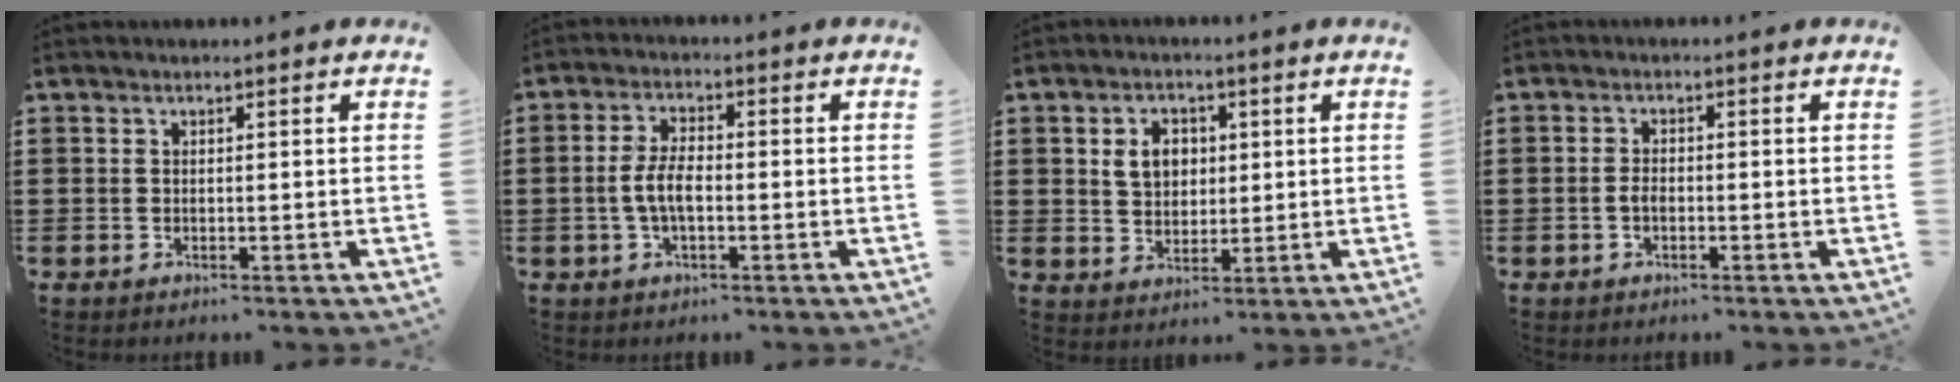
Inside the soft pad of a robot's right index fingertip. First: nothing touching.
{"total": 4.8, "force": [-0.9, 2.0, 4.2], "torque": [-0.104, -0.003, -0.025]}
{"total": 4.9, "force": [1.1, 3.9, 2.8], "torque": [-0.060, 0.011, 0.015]}
{"total": 1.8, "force": [-0.6, 0.8, 1.4], "torque": [-0.036, -0.004, -0.012]}